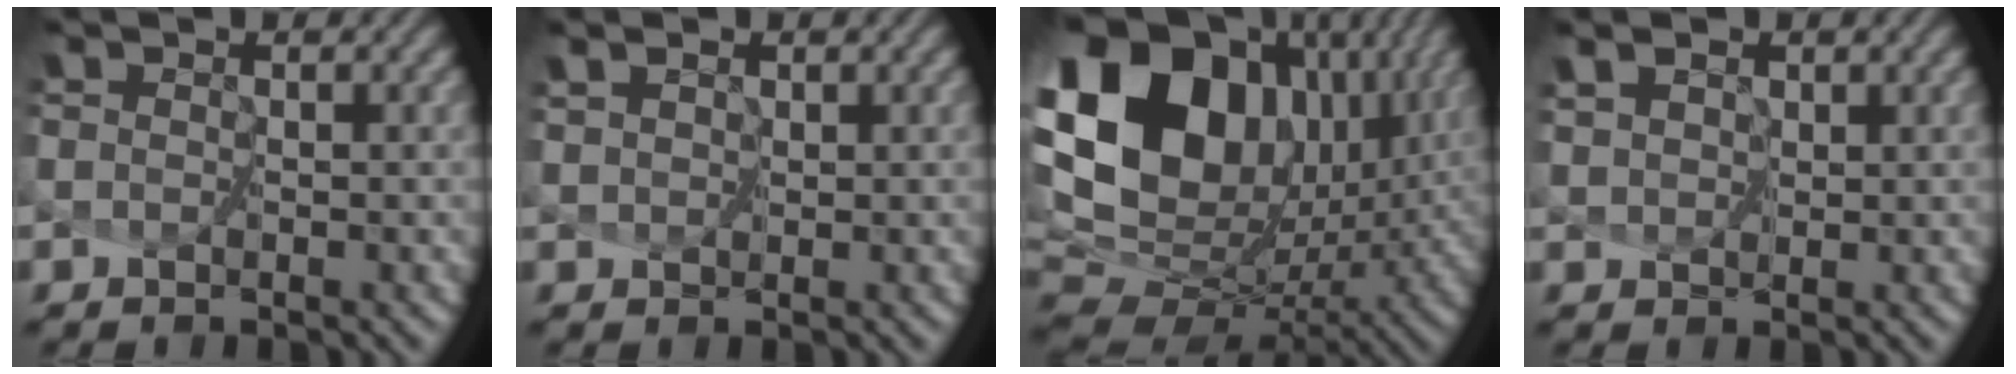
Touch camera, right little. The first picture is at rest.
{"total": 1.6, "force": [1.2, 0.9, 0.6], "torque": [-0.008, 0.009, 0.011]}
{"total": 19.7, "force": [6.3, 13.8, 12.6], "torque": [-0.261, 0.016, 0.142]}
{"total": 3.6, "force": [2.3, 2.1, 1.7], "torque": [-0.038, 0.014, 0.023]}